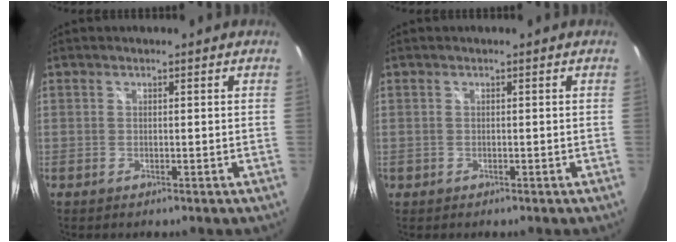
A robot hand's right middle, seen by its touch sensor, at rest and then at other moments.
{"total": 0.7, "force": [-0.3, 0.6, 0.1], "torque": [-0.002, -0.002, -0.004]}